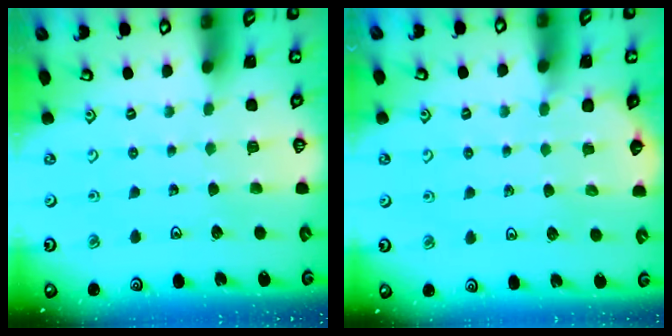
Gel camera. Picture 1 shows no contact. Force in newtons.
{"total": 4.3, "press": 4.2, "slide": 0.7}